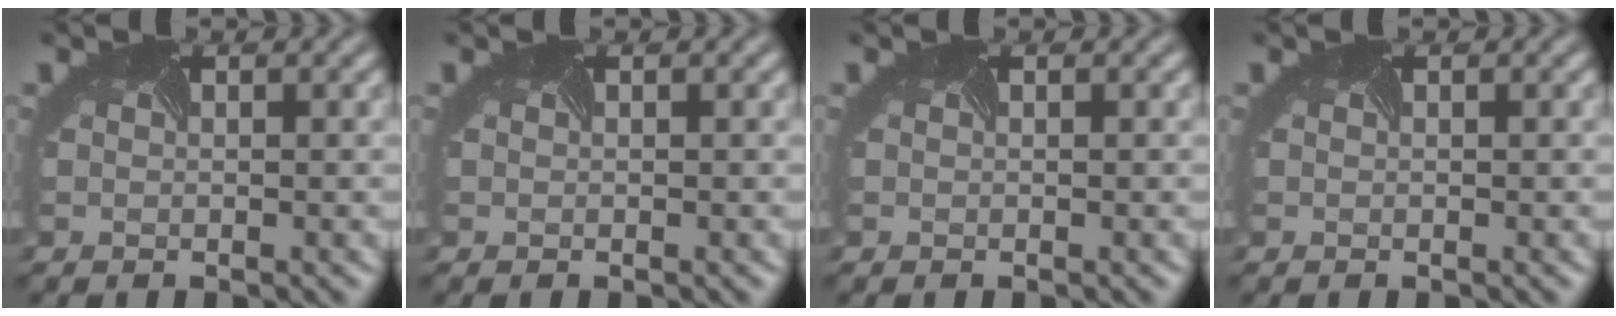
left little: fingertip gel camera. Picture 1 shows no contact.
{"total": 0.0}
{"total": 0.0}
{"total": 0.0}